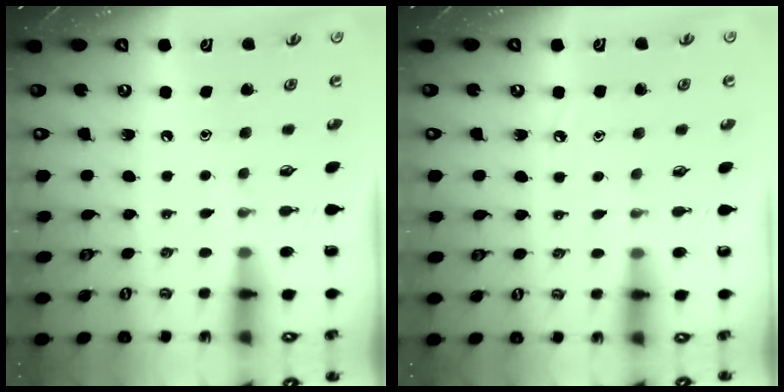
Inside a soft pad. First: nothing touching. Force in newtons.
{"total": 3.9, "press": 3.9, "slide": 0.4}